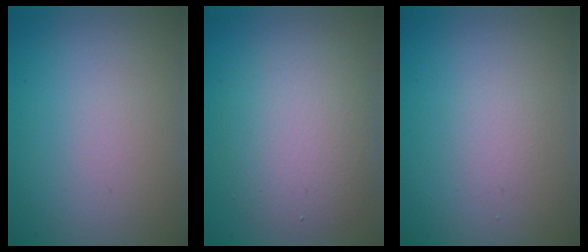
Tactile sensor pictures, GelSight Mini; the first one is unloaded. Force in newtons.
{"total": 5.2, "press": 5.2, "slide": 0.1}
{"total": 1.0, "press": 1.0, "slide": 0.0}